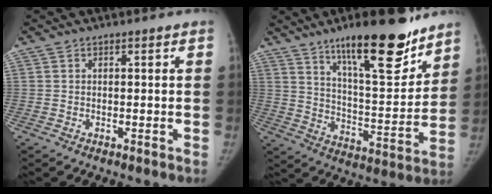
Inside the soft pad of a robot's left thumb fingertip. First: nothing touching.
{"total": 20.6, "force": [14.1, 5.6, 13.9], "torque": [-0.173, -0.085, 0.227]}